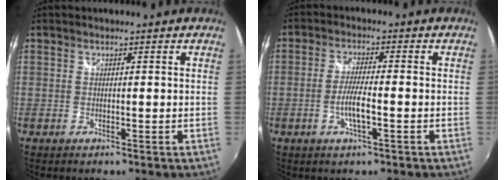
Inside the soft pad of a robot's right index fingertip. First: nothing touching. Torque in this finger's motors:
{"motor_torque": [0.51, -0.06, 0.36, 0.08]}